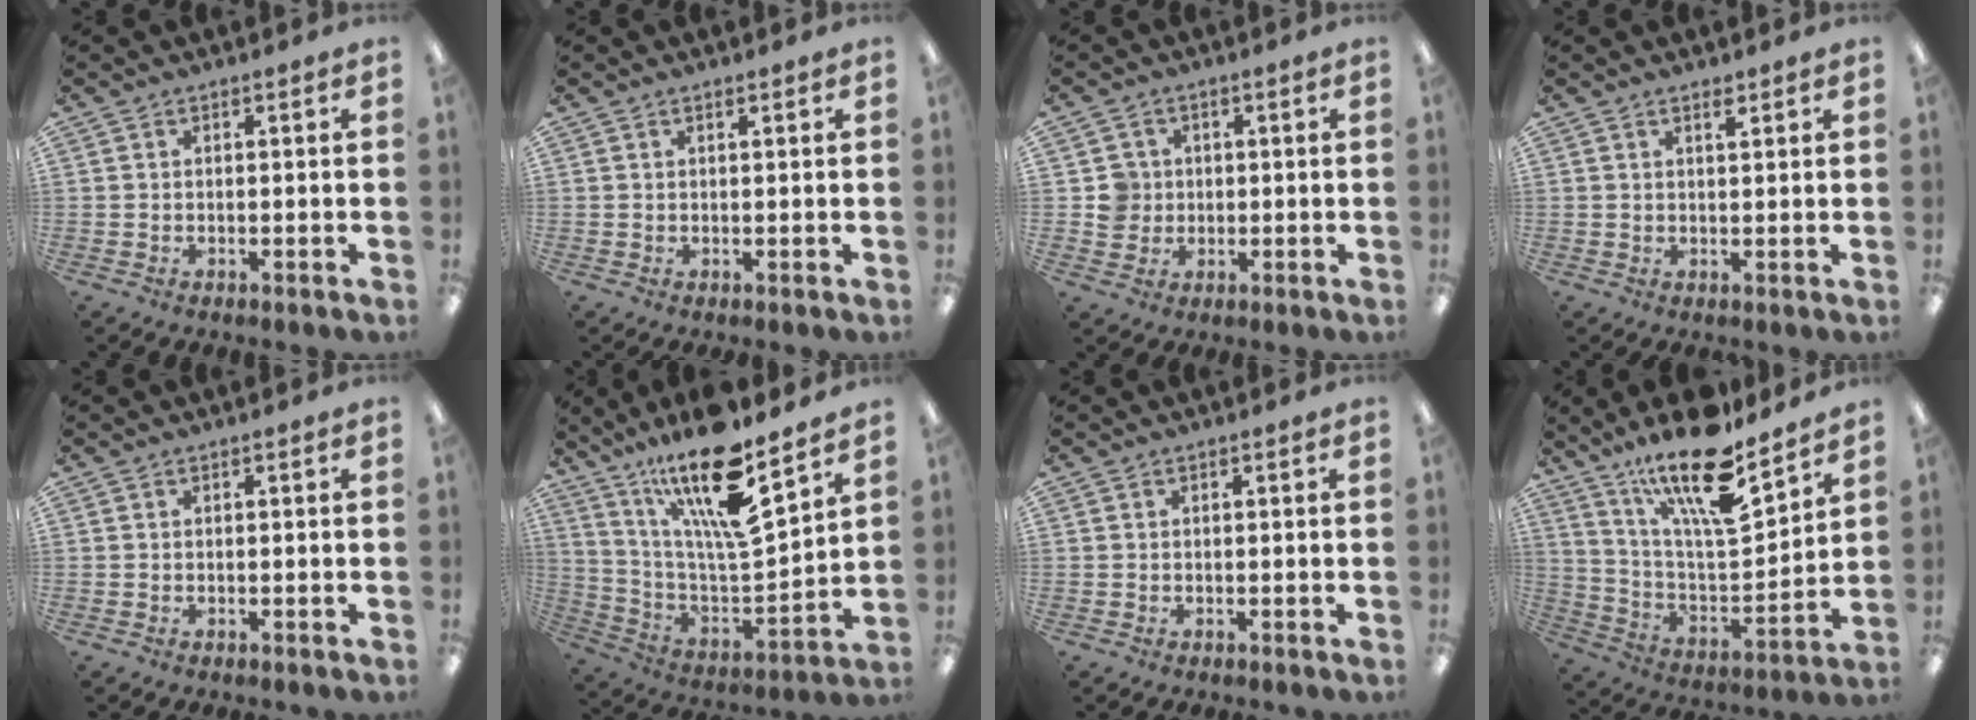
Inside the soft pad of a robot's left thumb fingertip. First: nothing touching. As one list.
[{"total": 0.5, "force": [0.5, 0.1, 0.2], "torque": [-0.005, 0.001, 0.008]}, {"total": 4.9, "force": [0.4, 4.8, 0.8], "torque": [-0.011, 0.007, 0.006]}, {"total": 1.8, "force": [1.5, 0.4, 0.9], "torque": [-0.013, -0.005, 0.026]}, {"total": 0.0}, {"total": 20.7, "force": [14.6, 5.1, 13.9], "torque": [-0.261, -0.094, 0.244]}, {"total": 0.0}, {"total": 21.5, "force": [15.7, 6.2, 13.3], "torque": [-0.232, -0.100, 0.265]}]